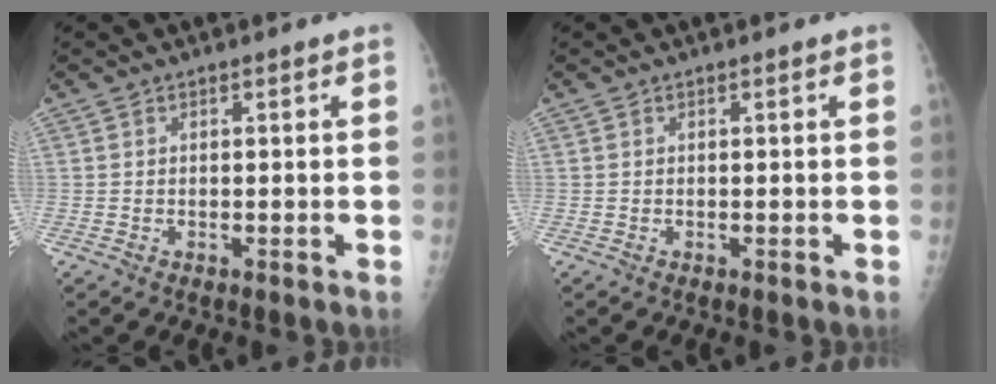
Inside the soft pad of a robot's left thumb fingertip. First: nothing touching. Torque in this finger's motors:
{"motor_torque": [0.00, 0.00, 0.00, -0.03, 0.00]}